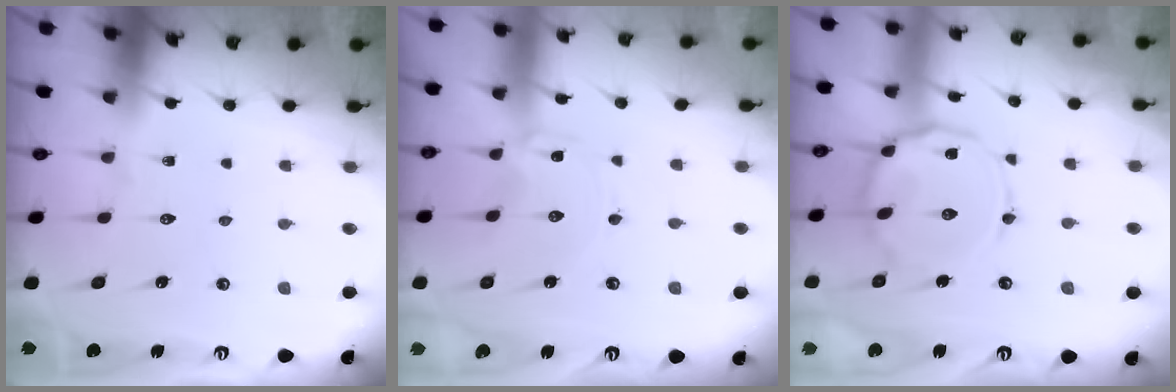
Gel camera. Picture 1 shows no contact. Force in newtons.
{"total": 0.7, "press": 0.7, "slide": 0.0}
{"total": 12.0, "press": 11.9, "slide": 1.0}